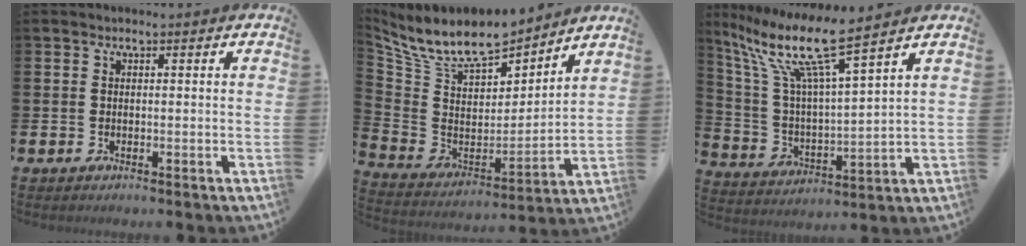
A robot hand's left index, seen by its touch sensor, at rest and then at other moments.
{"total": 9.8, "force": [9.1, 2.4, 2.9], "torque": [-0.106, -0.063, 0.160]}
{"total": 11.2, "force": [9.0, 1.2, 6.6], "torque": [-0.166, -0.049, 0.150]}